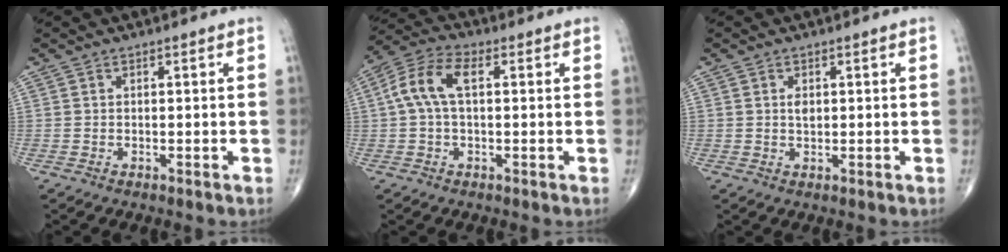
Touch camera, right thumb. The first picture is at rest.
{"total": 8.5, "force": [1.3, 4.4, 7.2], "torque": [-0.155, 0.030, 0.019]}
{"total": 1.7, "force": [0.4, 1.0, 1.3], "torque": [-0.020, -0.003, 0.008]}